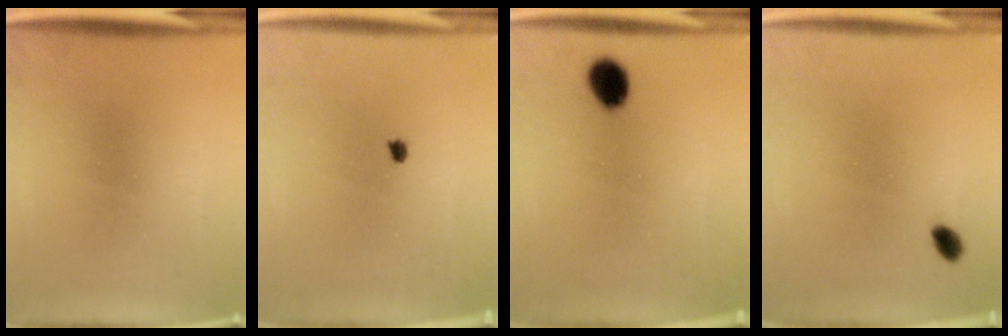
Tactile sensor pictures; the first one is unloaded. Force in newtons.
{"total": 0.6}
{"total": 5.5}
{"total": 1.9}